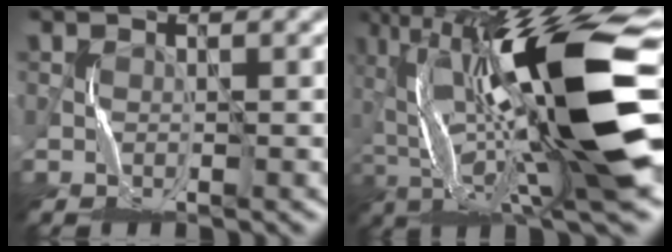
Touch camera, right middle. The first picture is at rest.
{"total": 17.3, "force": [0.8, 4.2, 16.8], "torque": [-0.302, 0.020, 0.016]}